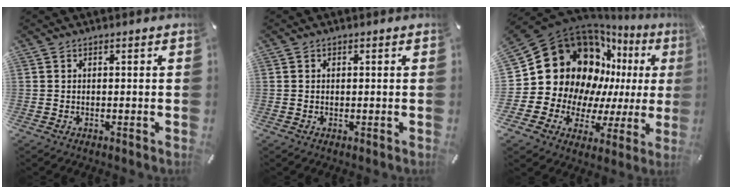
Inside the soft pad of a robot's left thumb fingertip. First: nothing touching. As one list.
[{"total": 0.5, "force": [0.1, 0.4, 0.3], "torque": [-0.006, 0.001, 0.001]}, {"total": 22.8, "force": [7.1, 17.8, 12.4], "torque": [-0.217, -0.067, 0.164]}]